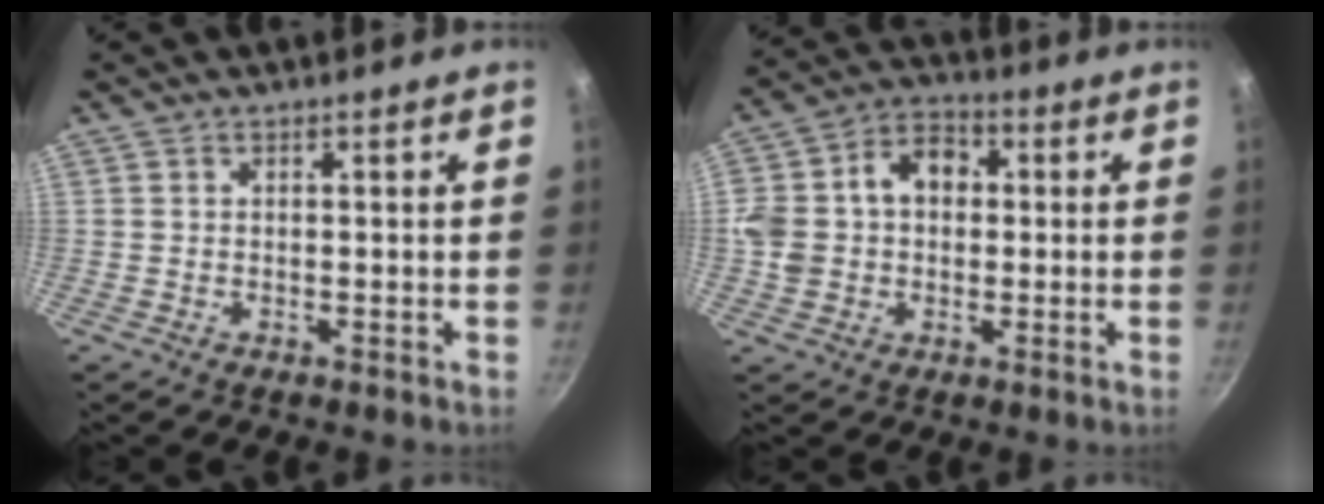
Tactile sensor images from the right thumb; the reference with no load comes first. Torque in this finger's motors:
{"motor_torque": [0.79, 1.92, 0.98, -0.19, 0.08]}